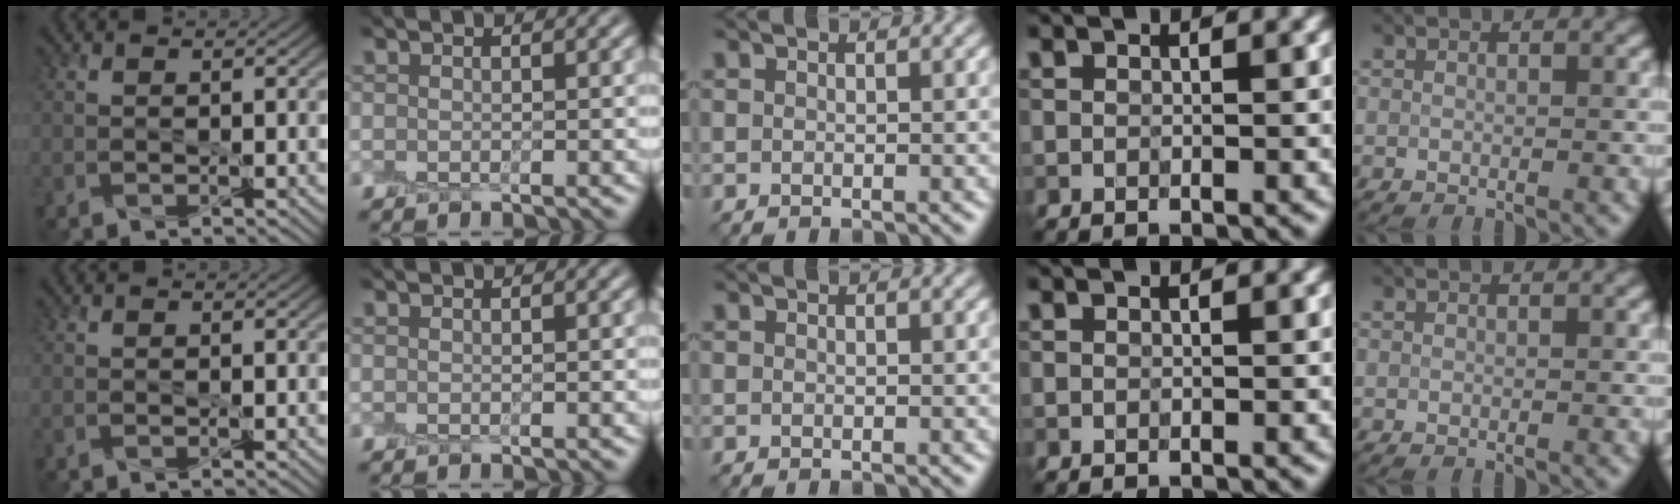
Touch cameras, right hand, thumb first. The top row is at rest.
{}